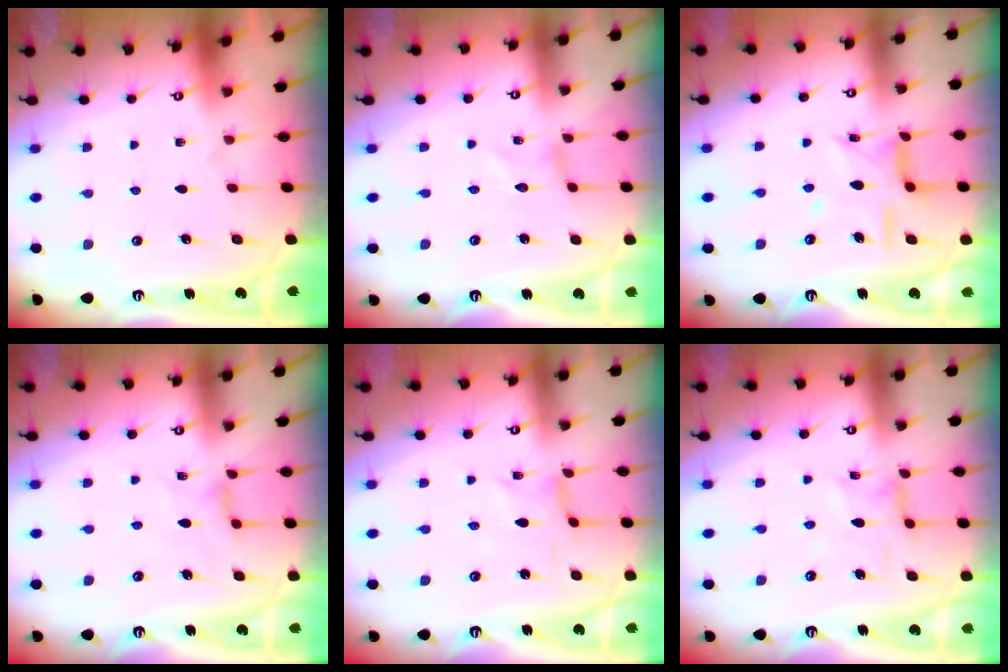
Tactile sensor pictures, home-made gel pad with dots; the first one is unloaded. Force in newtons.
{"total": 0.0}
{"total": 11.2, "press": 11.2, "slide": 0.7}
{"total": 3.0, "press": 3.0, "slide": 0.6}
{"total": 0.0}
{"total": 1.2, "press": 1.2, "slide": 0.2}